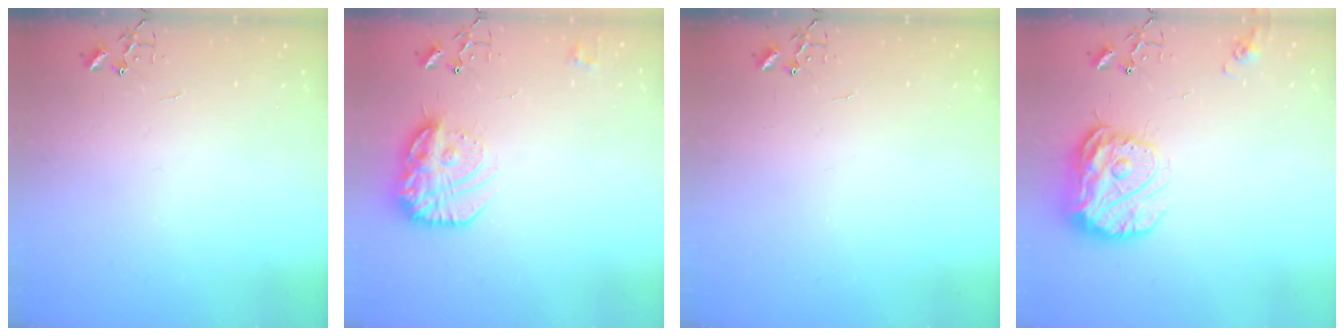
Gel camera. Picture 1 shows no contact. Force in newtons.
{"total": 17.4, "press": 17.3, "slide": 1.2}
{"total": 0.0}
{"total": 17.1, "press": 17.0, "slide": 1.5}